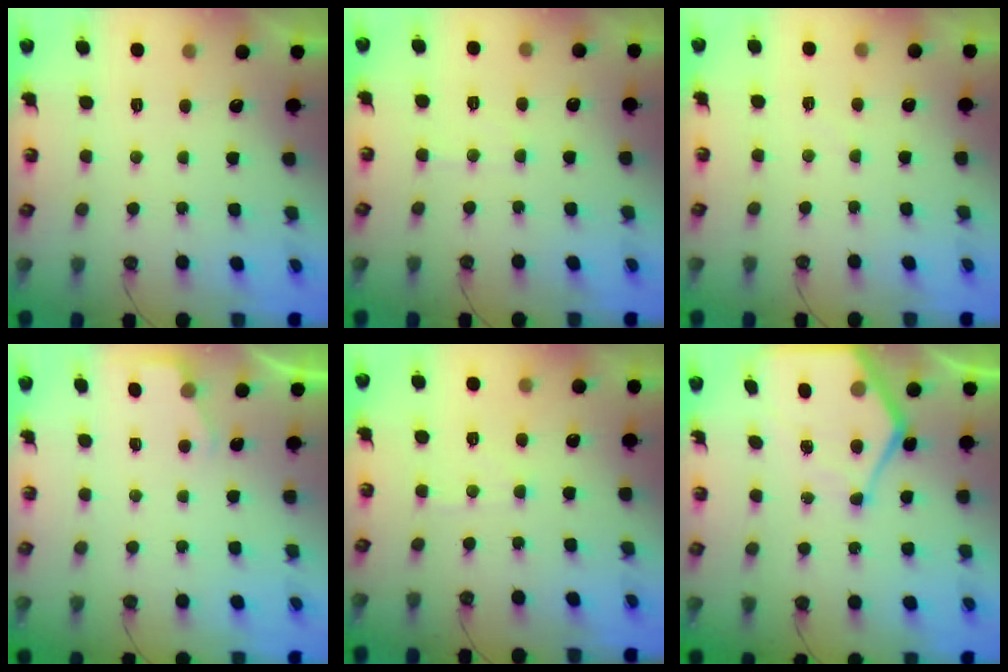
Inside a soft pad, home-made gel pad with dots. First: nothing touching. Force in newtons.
{"total": 5.2, "press": 5.1, "slide": 0.6}
{"total": 3.3, "press": 3.2, "slide": 0.5}
{"total": 2.4, "press": 2.4, "slide": 0.4}
{"total": 4.0, "press": 3.9, "slide": 0.6}
{"total": 11.1, "press": 11.0, "slide": 1.0}